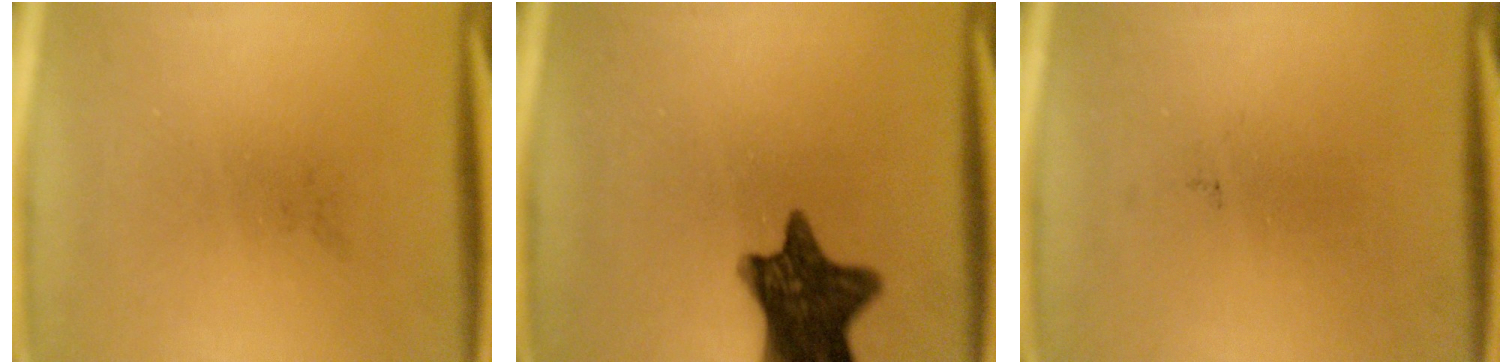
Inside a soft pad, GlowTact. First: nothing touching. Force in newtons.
{"total": 12.3}
{"total": 0.0}